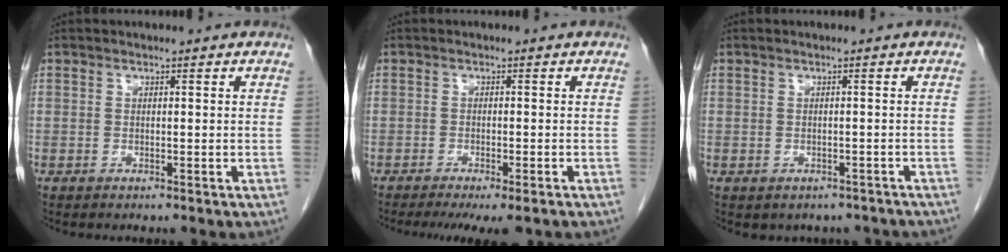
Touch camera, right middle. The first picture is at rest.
{"total": 7.4, "force": [-5.7, 1.4, 4.5], "torque": [-0.054, -0.013, -0.081]}
{"total": 5.6, "force": [-4.6, 3.0, 1.3], "torque": [-0.010, 0.013, -0.047]}